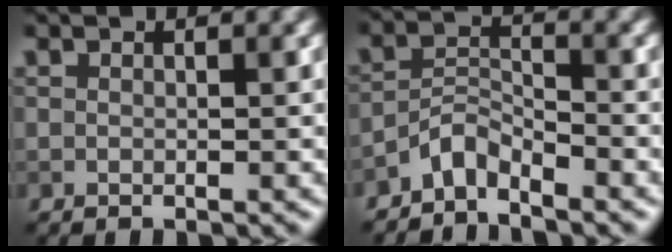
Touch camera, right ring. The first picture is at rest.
{"total": 2.6, "force": [-2.4, 0.7, 0.8], "torque": [-0.015, 0.011, -0.052]}